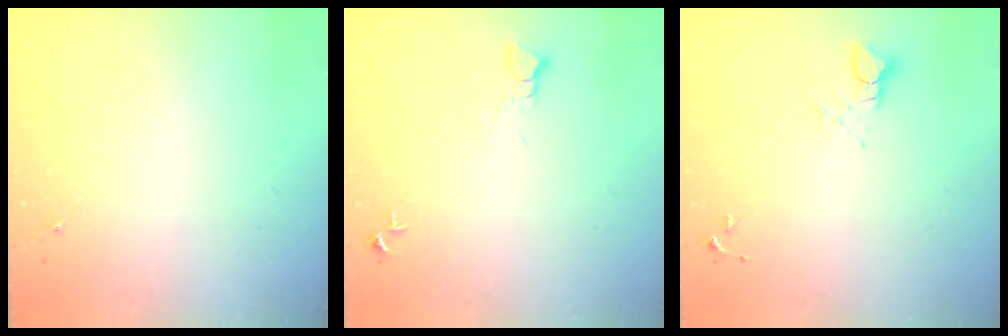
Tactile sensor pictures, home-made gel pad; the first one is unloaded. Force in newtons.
{"total": 3.3, "press": 3.3, "slide": 0.3}
{"total": 3.9, "press": 3.9, "slide": 0.4}